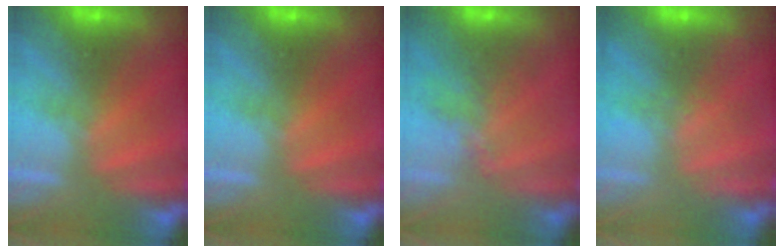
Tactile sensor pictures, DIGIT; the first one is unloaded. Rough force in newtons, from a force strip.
{"total": 0.0}
{"total": 2.4}
{"total": 2.3}